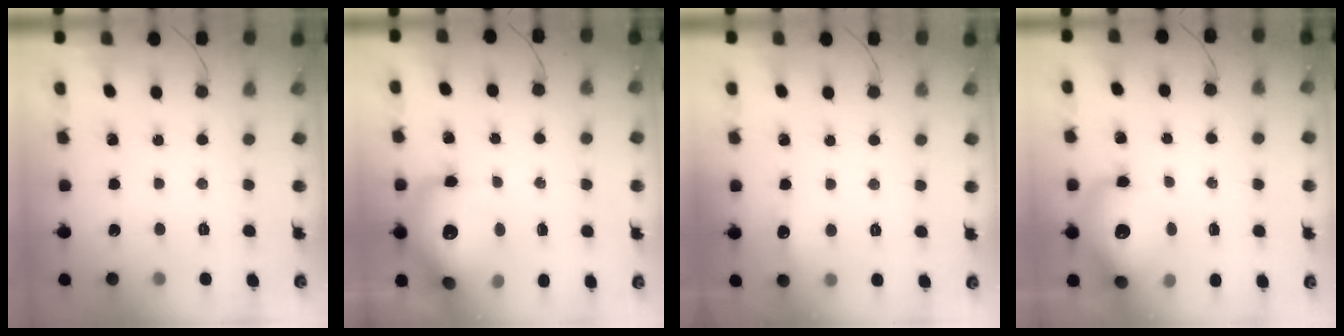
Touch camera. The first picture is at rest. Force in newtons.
{"total": 19.6, "press": 19.0, "slide": 4.6}
{"total": 5.4, "press": 5.3, "slide": 1.1}
{"total": 14.9, "press": 14.4, "slide": 4.1}